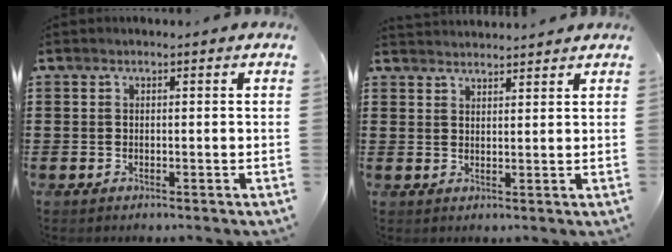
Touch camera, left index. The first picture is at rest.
{"total": 2.2, "force": [2.2, 0.0, -0.2], "torque": [-0.003, -0.004, 0.044]}